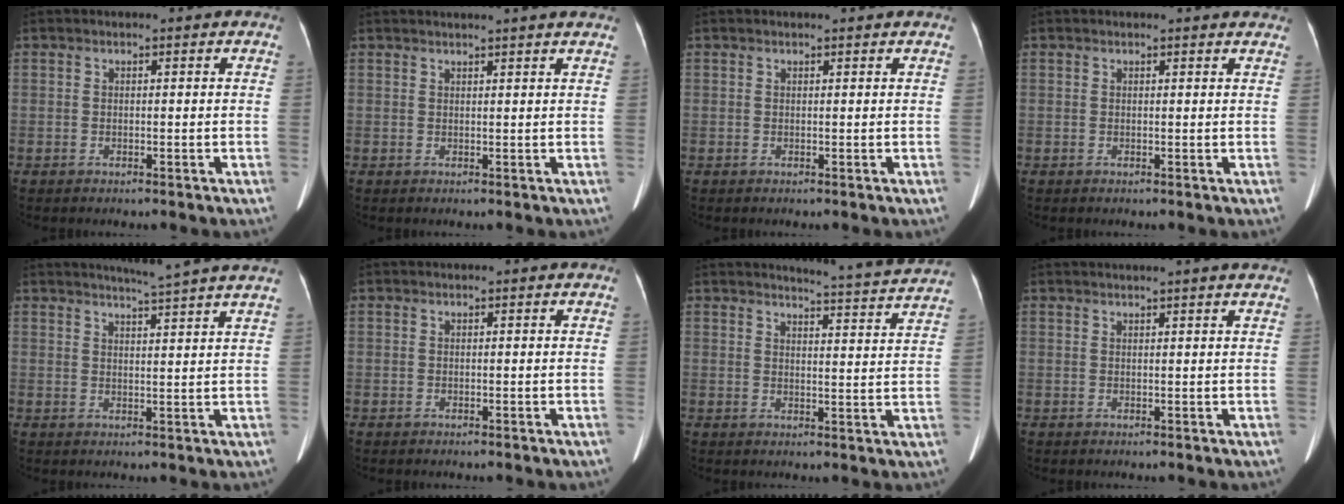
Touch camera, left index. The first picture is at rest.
{"total": 5.5, "force": [4.9, -0.7, 2.3], "torque": [-0.028, 0.024, 0.055]}
{"total": 1.1, "force": [1.0, 0.1, 0.3], "torque": [-0.009, 0.007, 0.014]}
{"total": 3.5, "force": [3.3, 0.7, 0.6], "torque": [-0.010, 0.002, 0.018]}
{"total": 8.2, "force": [7.3, -1.5, 3.5], "torque": [-0.050, -0.002, 0.084]}
{"total": 0.0}
{"total": 9.7, "force": [9.4, -1.6, 1.5], "torque": [-0.038, -0.037, 0.107]}
{"total": 5.2, "force": [4.6, -0.6, 2.3], "torque": [-0.030, 0.021, 0.047]}